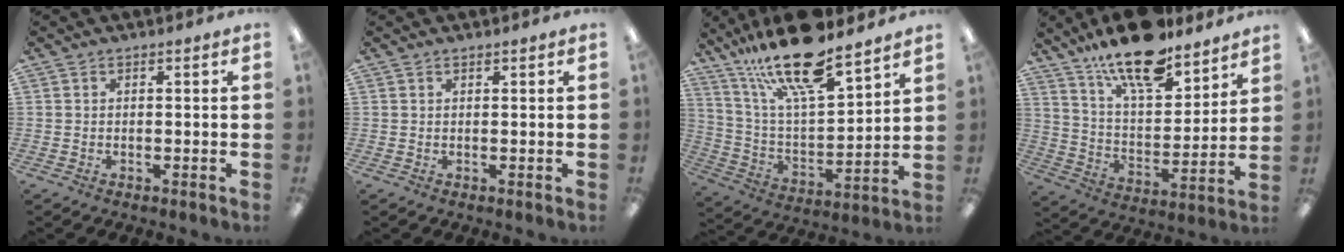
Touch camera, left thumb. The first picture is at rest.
{"total": 0.5, "force": [0.5, 0.1, 0.0], "torque": [-0.001, 0.000, 0.010]}
{"total": 20.1, "force": [15.7, 5.1, 11.4], "torque": [-0.215, -0.098, 0.271]}
{"total": 17.2, "force": [14.2, 5.1, 8.2], "torque": [-0.146, -0.092, 0.246]}